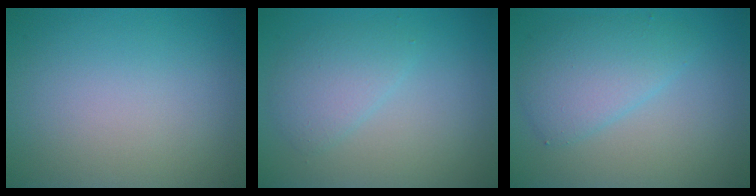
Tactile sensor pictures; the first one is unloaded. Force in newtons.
{"total": 2.6, "press": 2.6, "slide": 0.3}
{"total": 3.7, "press": 3.7, "slide": 0.2}